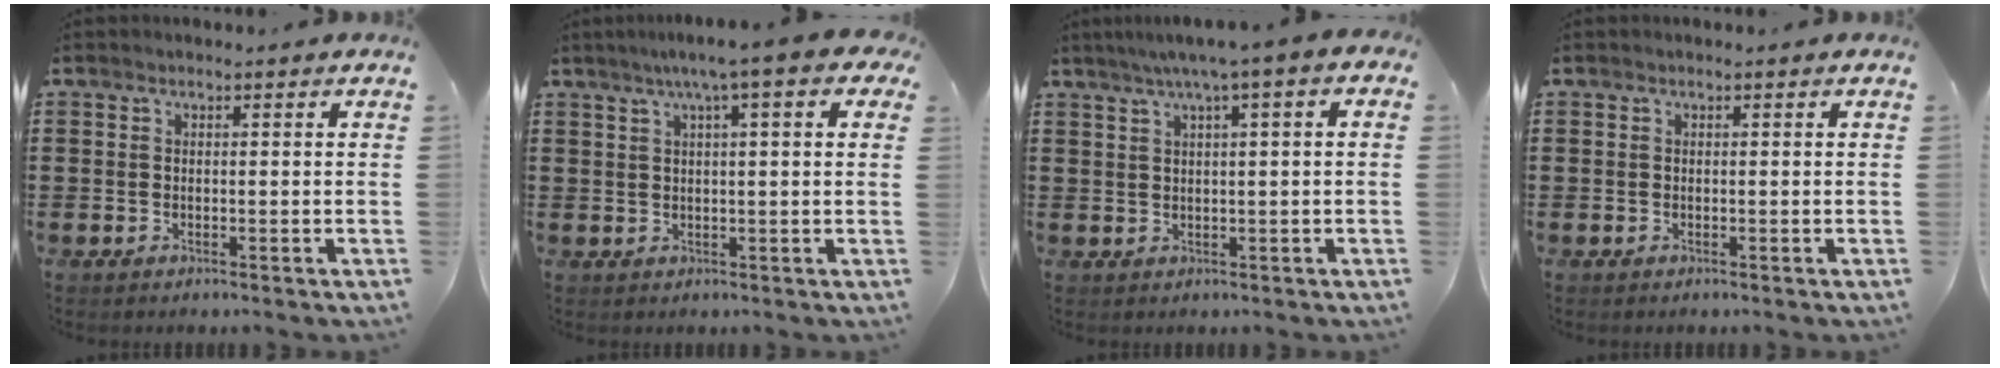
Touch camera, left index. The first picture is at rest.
{"total": 6.1, "force": [3.0, 0.1, 5.3], "torque": [-0.107, 0.011, 0.049]}
{"total": 3.3, "force": [0.9, -0.1, 3.2], "torque": [-0.062, -0.001, 0.011]}
{"total": 0.0}